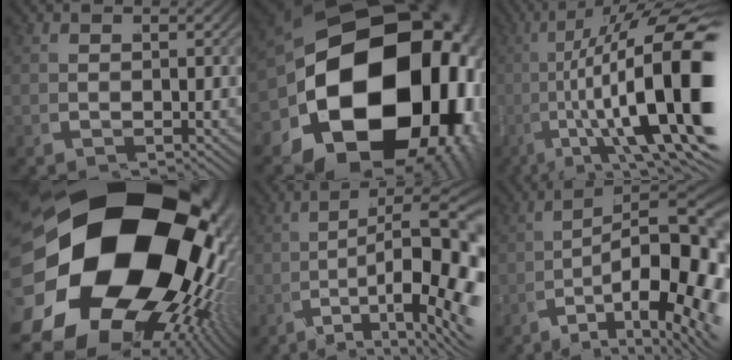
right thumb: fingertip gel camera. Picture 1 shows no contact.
{"total": 37.7, "force": [-1.8, 25.4, 27.8], "torque": [-0.450, -0.083, 0.003]}
{"total": 17.2, "force": [0.7, 7.6, 15.5], "torque": [-0.263, -0.024, 0.029]}
{"total": 39.6, "force": [-0.3, 26.8, 29.2], "torque": [-0.484, -0.062, 0.011]}
{"total": 13.1, "force": [-3.0, 7.1, 10.6], "torque": [-0.170, -0.052, -0.021]}
{"total": 16.3, "force": [-3.0, 9.9, 12.6], "torque": [-0.191, -0.057, -0.023]}